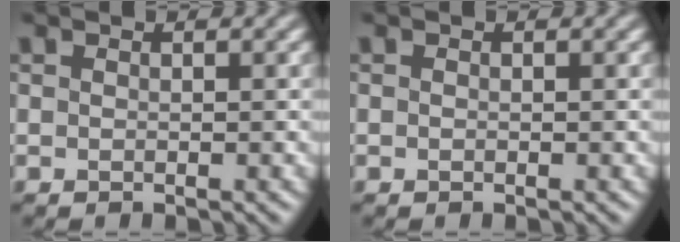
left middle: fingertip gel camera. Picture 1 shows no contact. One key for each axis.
{"total": 0.0}